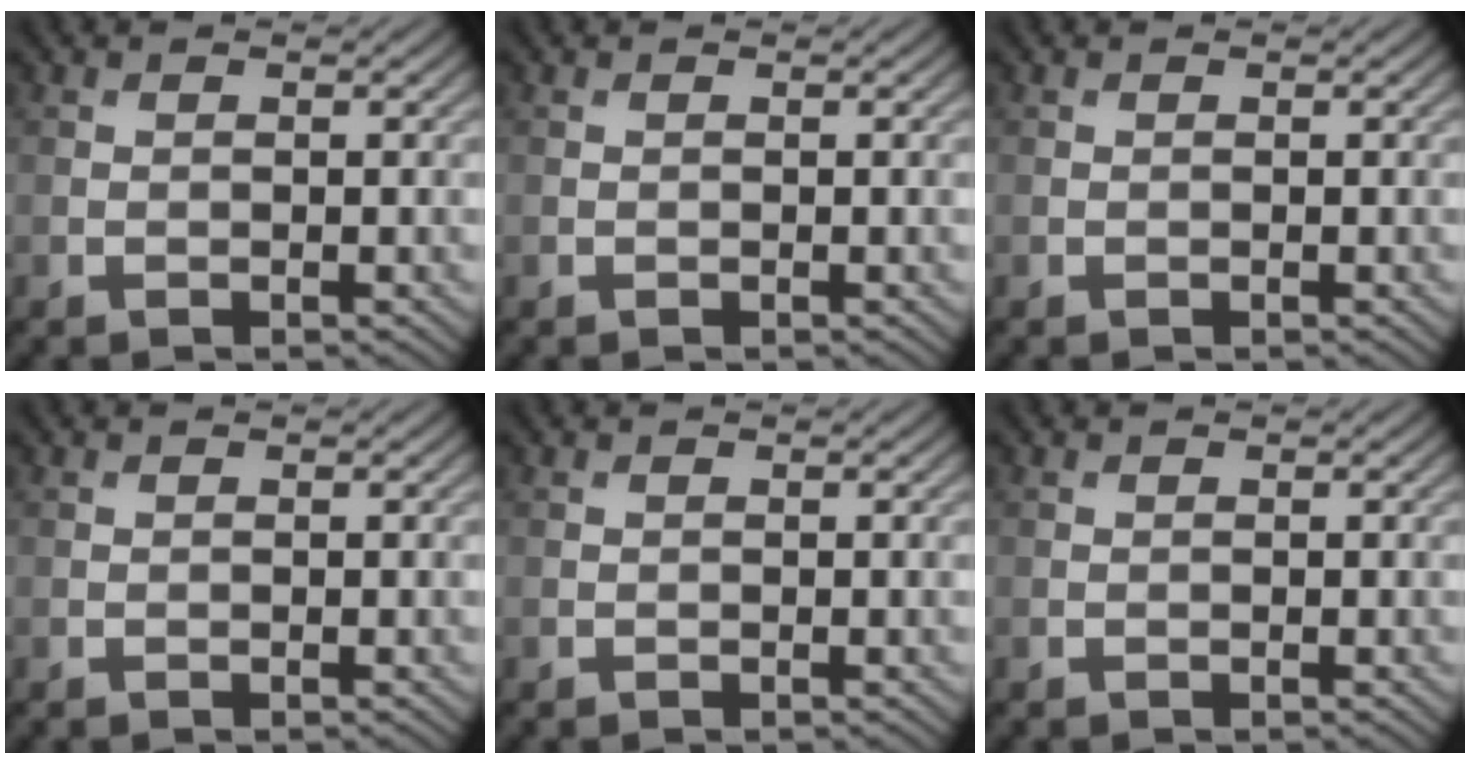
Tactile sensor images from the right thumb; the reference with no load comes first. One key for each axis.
{"total": 0.0}
{"total": 0.0}
{"total": 0.0}
{"total": 0.0}
{"total": 0.0}